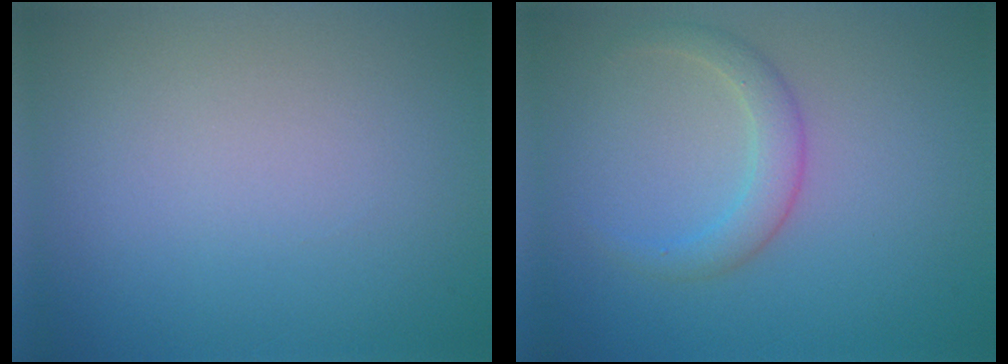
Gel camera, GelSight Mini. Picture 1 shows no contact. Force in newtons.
{"total": 2.3, "press": 2.3, "slide": 0.1}